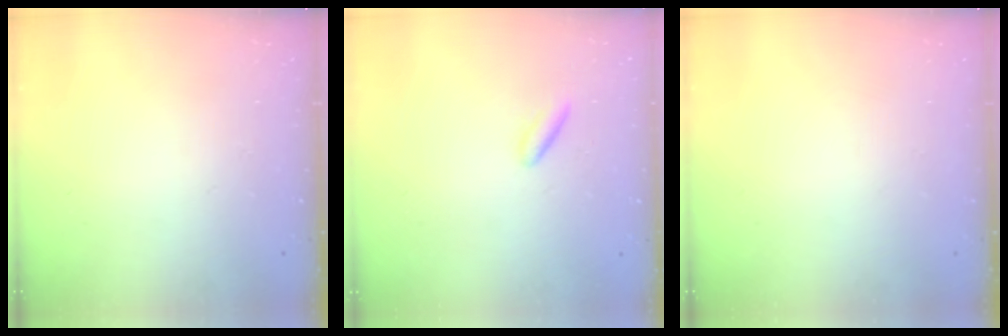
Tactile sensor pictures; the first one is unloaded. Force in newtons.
{"total": 1.7, "press": 1.5, "slide": 0.7}
{"total": 0.0}